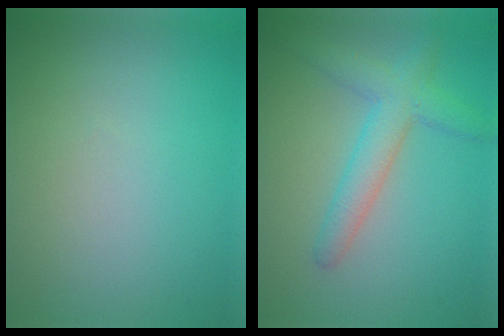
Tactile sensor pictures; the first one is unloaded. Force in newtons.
{"total": 3.9, "press": 3.8, "slide": 0.1}